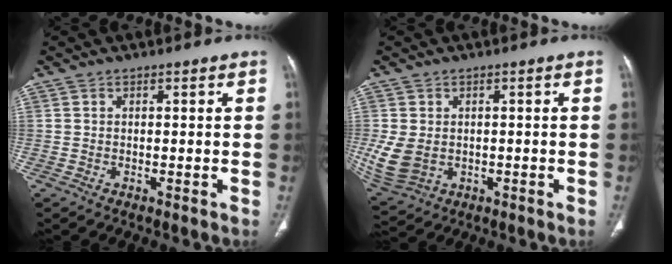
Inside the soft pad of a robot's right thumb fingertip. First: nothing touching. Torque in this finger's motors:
{"motor_torque": [-0.32, 0.46, 0.34, 0.42, 0.06]}